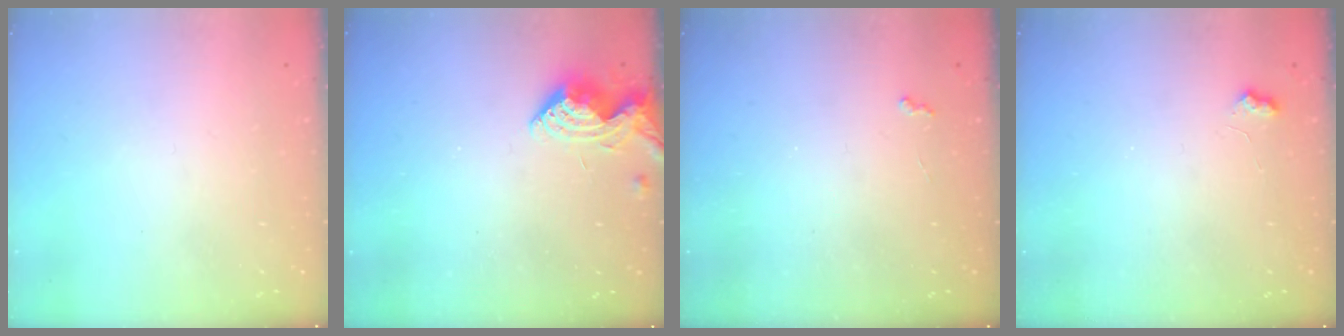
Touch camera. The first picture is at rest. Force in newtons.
{"total": 7.1, "press": 7.1, "slide": 0.7}
{"total": 2.6, "press": 2.6, "slide": 0.5}
{"total": 5.1, "press": 5.0, "slide": 0.7}